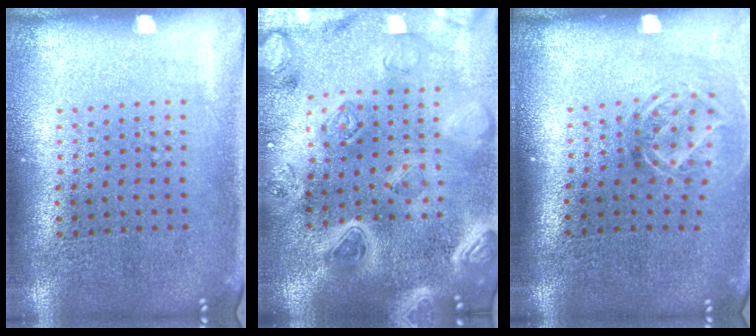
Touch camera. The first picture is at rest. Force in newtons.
{"total": 4.8, "press": 4.1, "slide": 2.4}
{"total": 1.8, "press": 1.3, "slide": 1.2}